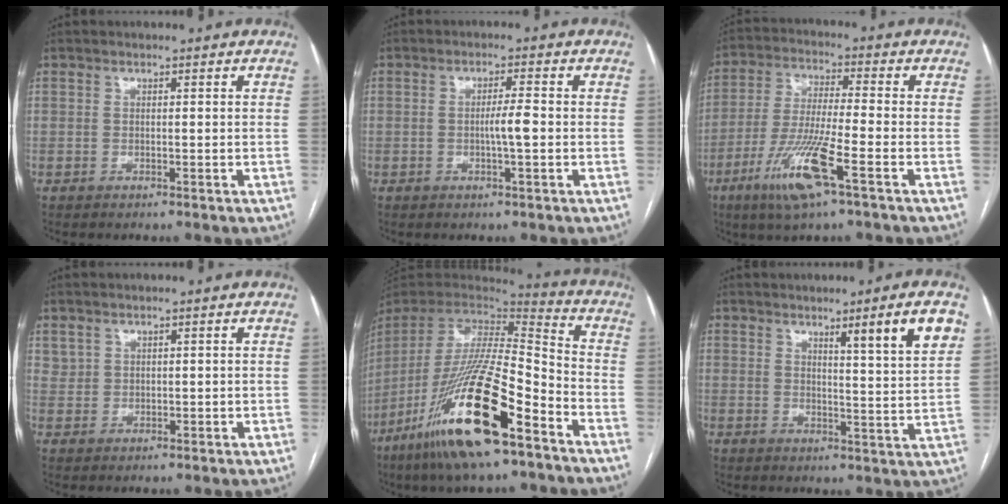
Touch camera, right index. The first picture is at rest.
{"total": 3.3, "force": [-0.5, 0.1, 3.3], "torque": [-0.057, 0.000, -0.008]}
{"total": 11.7, "force": [-5.7, 0.5, 10.2], "torque": [-0.210, -0.021, -0.110]}
{"total": 1.8, "force": [1.2, 1.2, 0.4], "torque": [-0.004, 0.004, 0.027]}
{"total": 24.5, "force": [-14.1, 4.1, 19.7], "torque": [-0.385, -0.054, -0.261]}
{"total": 8.3, "force": [4.5, -0.9, 6.9], "torque": [-0.089, -0.015, 0.064]}